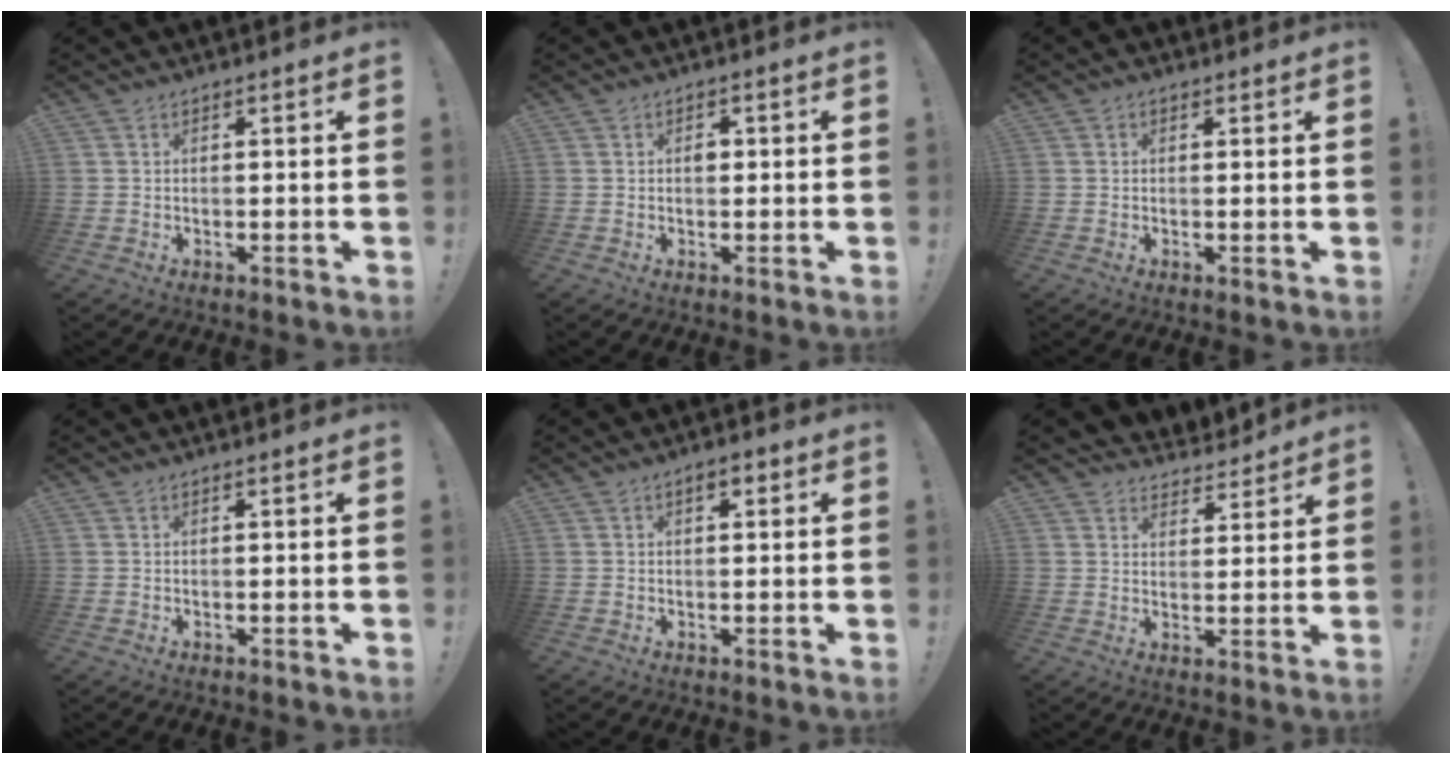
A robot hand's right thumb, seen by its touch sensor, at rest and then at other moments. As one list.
[{"total": 2.0, "force": [0.2, 1.4, 1.4], "torque": [-0.015, 0.002, -0.002]}, {"total": 0.9, "force": [0.2, 0.7, 0.6], "torque": [-0.005, -0.001, 0.004]}, {"total": 0.0}, {"total": 2.8, "force": [1.2, 1.4, 2.0], "torque": [-0.023, -0.001, 0.017]}, {"total": 4.8, "force": [4.0, 2.6, 0.3], "torque": [0.004, -0.040, 0.073]}]